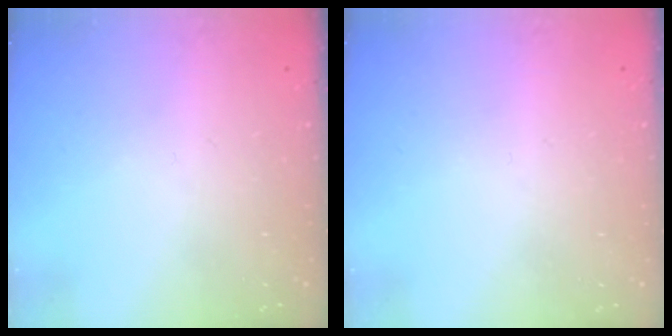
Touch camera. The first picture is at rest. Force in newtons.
{"total": 0.0}